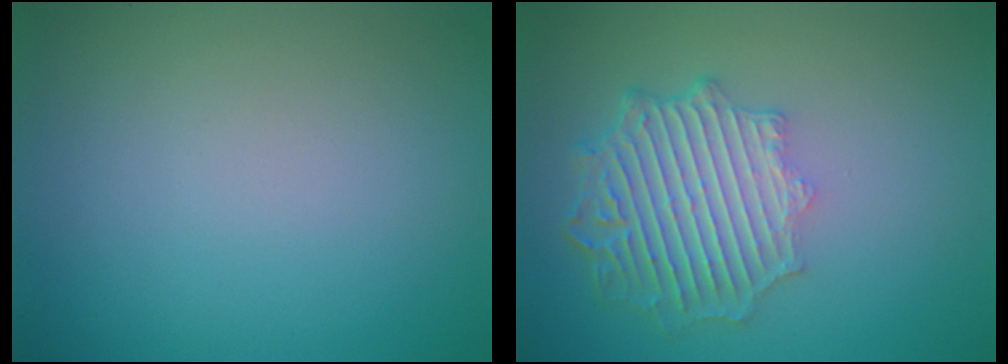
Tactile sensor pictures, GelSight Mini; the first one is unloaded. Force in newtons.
{"total": 6.2, "press": 4.8, "slide": 3.9}